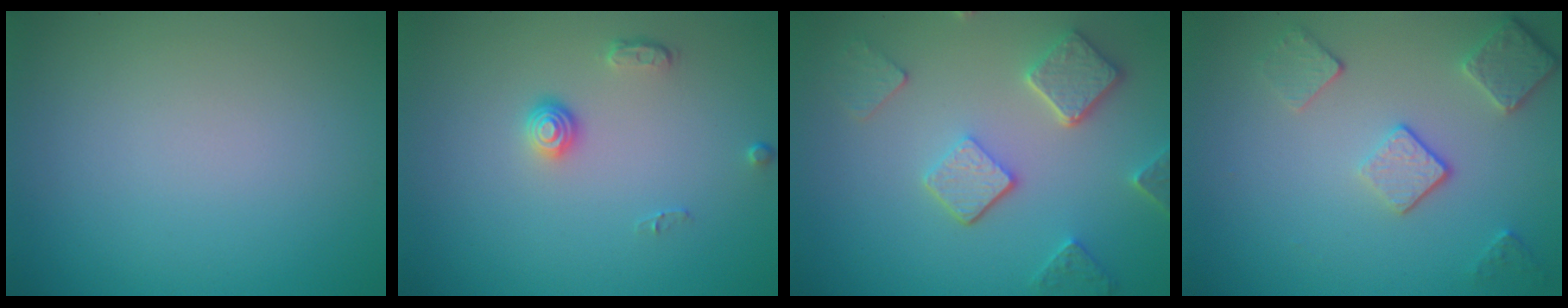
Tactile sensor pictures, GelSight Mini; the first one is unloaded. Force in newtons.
{"total": 1.4, "press": 1.0, "slide": 1.0}
{"total": 4.9, "press": 3.8, "slide": 3.1}
{"total": 3.7, "press": 3.0, "slide": 2.3}